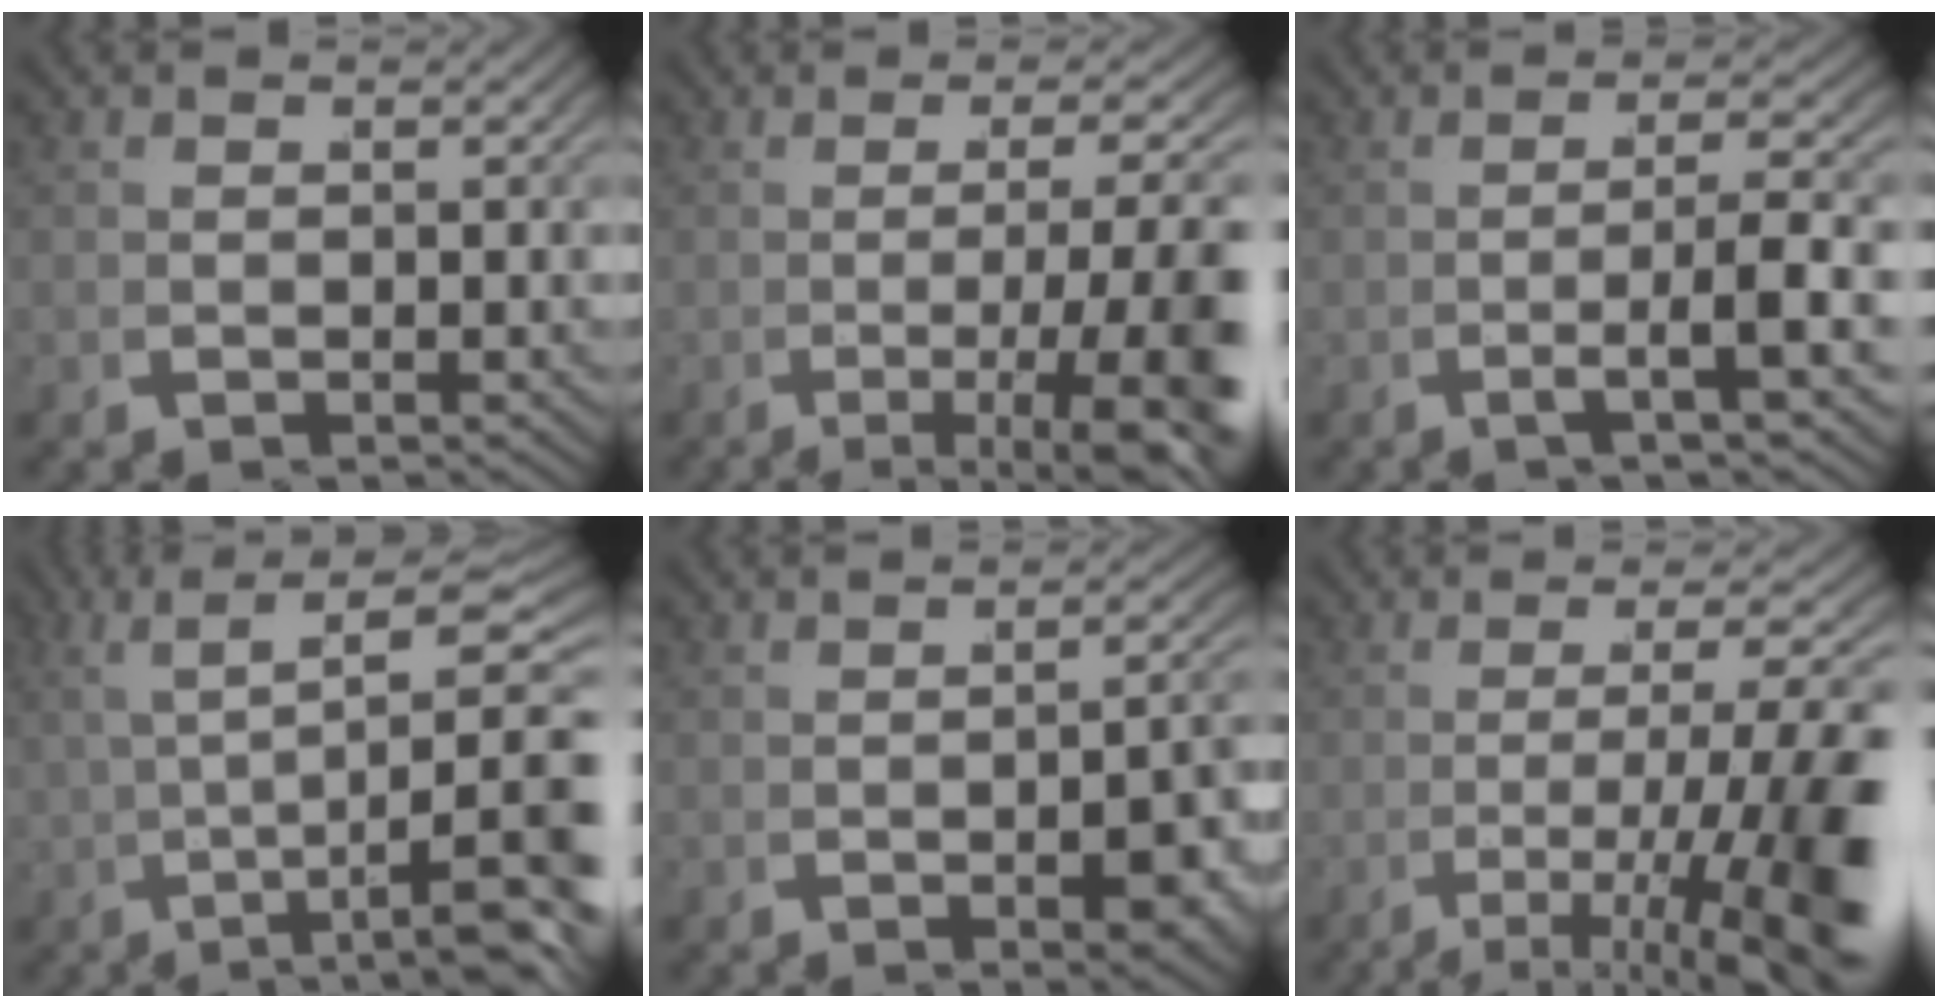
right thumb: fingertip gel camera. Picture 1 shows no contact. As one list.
[{"total": 10.0, "force": [-2.0, 4.3, 8.7], "torque": [-0.134, -0.022, -0.015]}, {"total": 4.9, "force": [-0.4, 0.8, 4.8], "torque": [-0.096, 0.004, -0.004]}, {"total": 11.1, "force": [1.9, 4.4, 10.0], "torque": [-0.148, -0.011, 0.047]}, {"total": 4.4, "force": [-1.2, 1.8, 3.8], "torque": [-0.047, 0.002, -0.017]}, {"total": 11.8, "force": [-2.6, 5.3, 10.2], "torque": [-0.161, -0.027, -0.022]}]